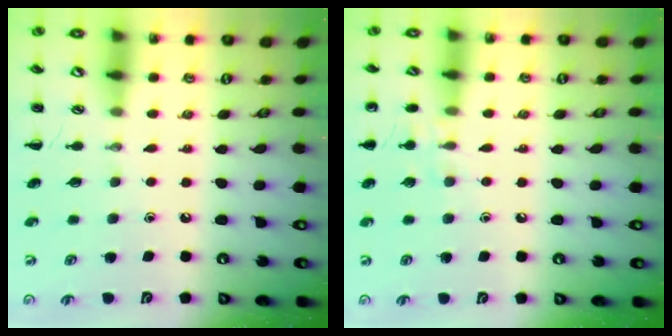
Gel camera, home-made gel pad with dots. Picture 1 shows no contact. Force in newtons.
{"total": 6.7, "press": 6.4, "slide": 2.0}